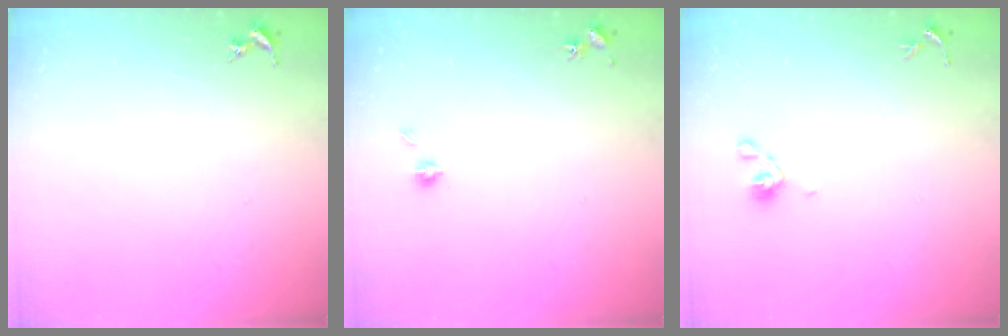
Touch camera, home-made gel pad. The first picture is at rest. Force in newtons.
{"total": 4.0, "press": 3.8, "slide": 1.4}
{"total": 5.9, "press": 5.4, "slide": 2.4}